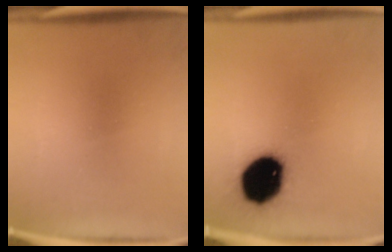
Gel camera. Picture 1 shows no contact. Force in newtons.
{"total": 18.0}